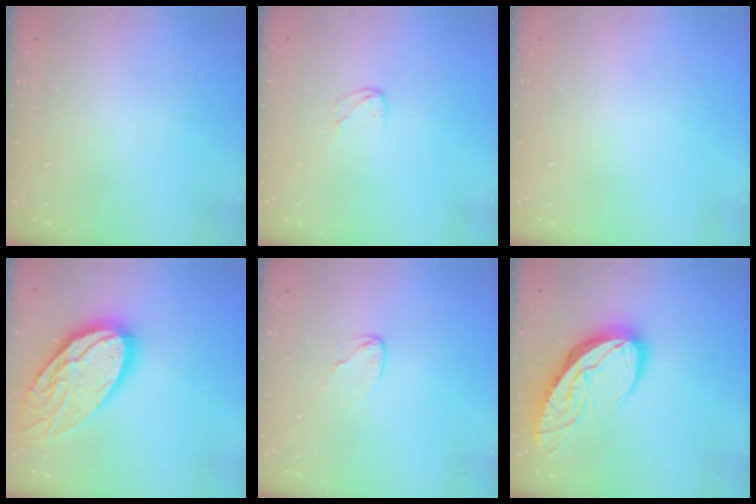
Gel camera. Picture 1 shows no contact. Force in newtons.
{"total": 2.5, "press": 2.5, "slide": 0.2}
{"total": 0.0}
{"total": 24.2, "press": 24.1, "slide": 2.4}
{"total": 3.8, "press": 3.8, "slide": 0.4}
{"total": 12.8, "press": 12.8, "slide": 1.6}